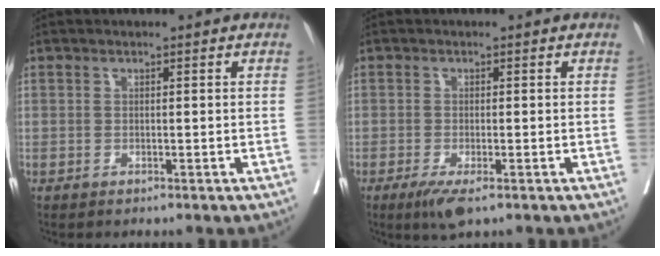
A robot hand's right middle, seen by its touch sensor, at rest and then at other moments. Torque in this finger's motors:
{"motor_torque": [0.97, -0.63, 0.10, 0.04]}